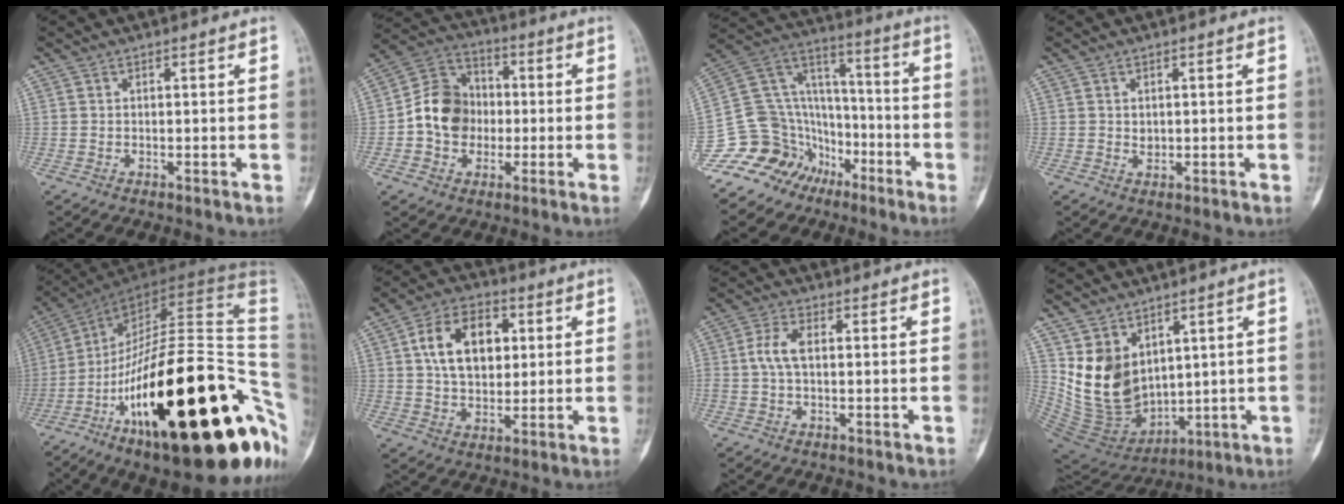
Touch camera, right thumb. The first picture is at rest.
{"total": 11.6, "force": [-1.1, 10.0, 5.9], "torque": [-0.079, 0.034, -0.031]}
{"total": 16.9, "force": [-10.5, 13.0, 2.6], "torque": [-0.021, 0.130, -0.186]}
{"total": 1.2, "force": [0.2, 1.0, 0.6], "torque": [-0.006, -0.002, 0.007]}
{"total": 42.5, "force": [-11.8, 14.6, 38.2], "torque": [-0.480, 0.080, -0.179]}
{"total": 13.4, "force": [3.1, 8.8, 9.5], "torque": [-0.131, 0.002, 0.049]}
{"total": 4.8, "force": [0.2, 2.4, 4.1], "torque": [-0.095, 0.011, 0.000]}
{"total": 12.7, "force": [4.1, 9.5, 7.4], "torque": [-0.101, -0.037, 0.112]}